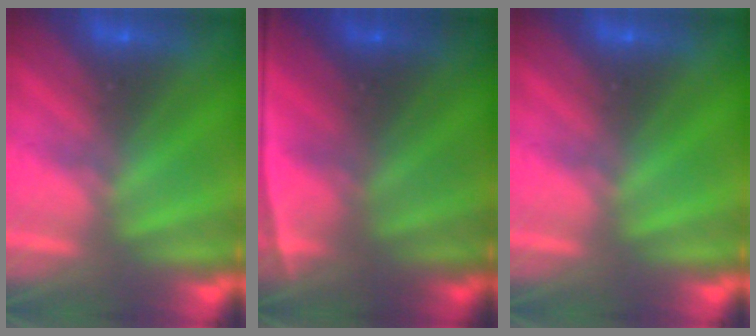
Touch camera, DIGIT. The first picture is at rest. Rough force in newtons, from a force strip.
{"total": 2.8}
{"total": 0.0}